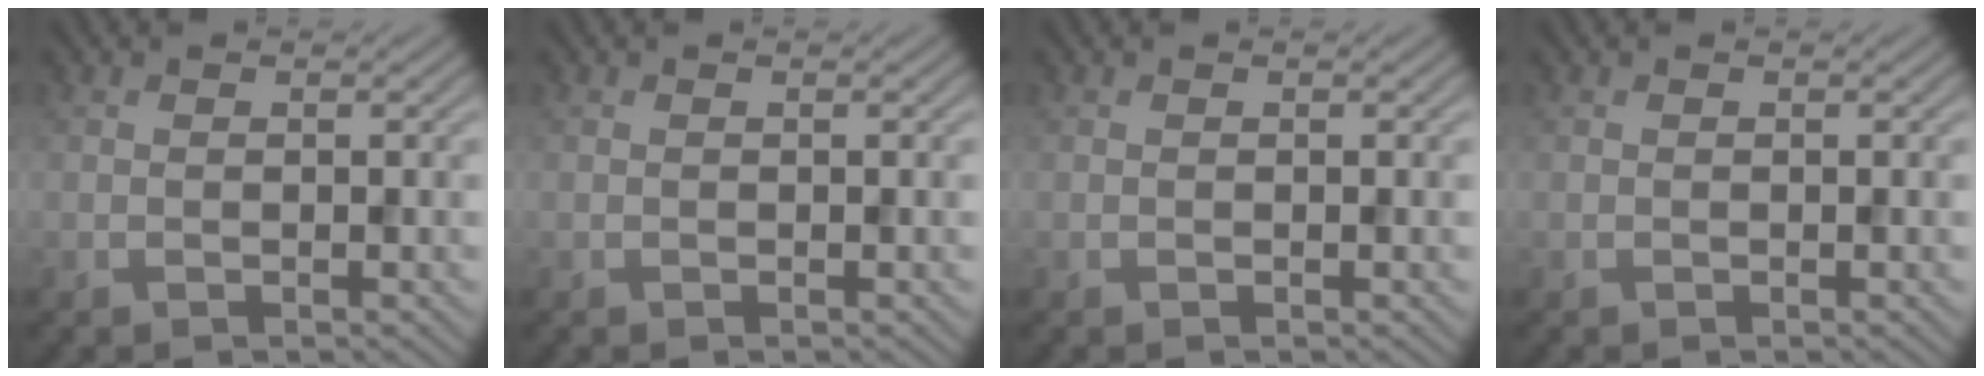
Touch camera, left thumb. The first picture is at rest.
{"total": 0.0}
{"total": 0.0}
{"total": 0.0}